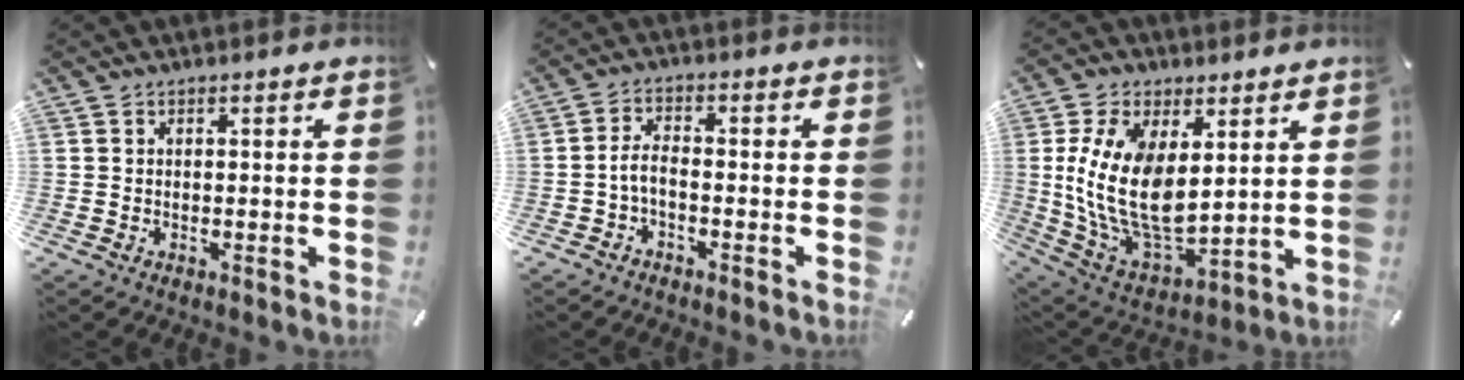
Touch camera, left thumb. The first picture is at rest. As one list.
[{"total": 4.0, "force": [-1.7, 1.6, 3.2], "torque": [-0.071, 0.009, -0.035]}, {"total": 16.5, "force": [3.2, 9.9, 12.8], "torque": [-0.276, -0.028, 0.063]}]